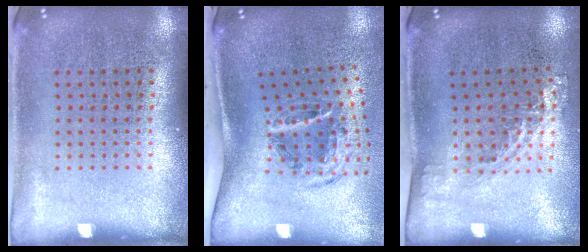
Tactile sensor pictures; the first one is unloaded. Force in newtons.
{"total": 2.0, "press": 1.2, "slide": 1.5}
{"total": 1.3, "press": 1.0, "slide": 0.9}